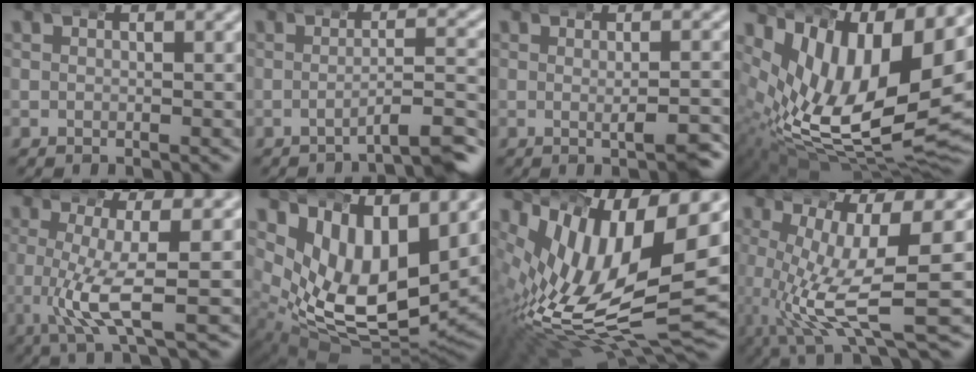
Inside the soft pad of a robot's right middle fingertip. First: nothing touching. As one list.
[{"total": 4.1, "force": [-3.3, -0.1, 2.5], "torque": [-0.026, 0.004, -0.053]}, {"total": 2.0, "force": [-0.5, -0.1, 1.9], "torque": [-0.024, 0.009, -0.016]}, {"total": 18.4, "force": [-0.2, 11.0, 14.7], "torque": [-0.261, -0.040, 0.020]}, {"total": 5.1, "force": [0.4, 0.5, 5.1], "torque": [-0.104, -0.011, 0.008]}, {"total": 14.6, "force": [1.6, 9.6, 10.9], "torque": [-0.206, -0.045, 0.044]}, {"total": 15.0, "force": [-0.3, 8.0, 12.7], "torque": [-0.218, -0.028, 0.015]}, {"total": 8.3, "force": [0.0, 2.8, 7.9], "torque": [-0.148, -0.020, 0.005]}]